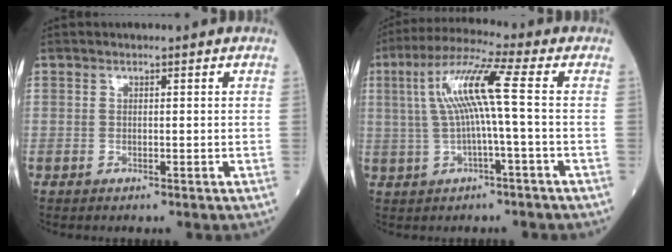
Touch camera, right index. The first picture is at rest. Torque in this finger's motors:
{"motor_torque": [1.64, 0.28, 0.74, 0.21]}